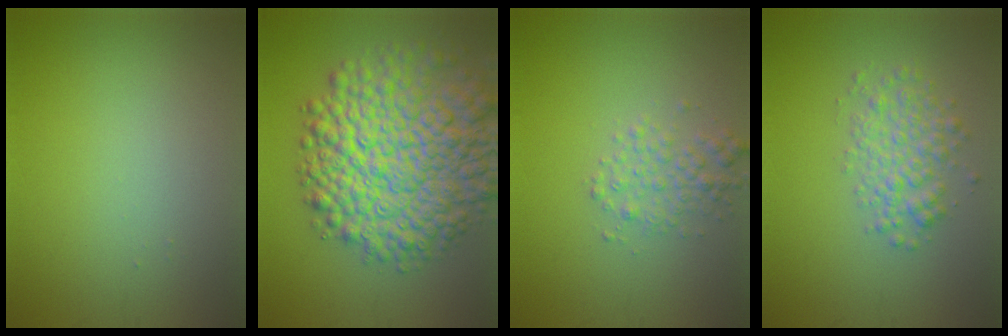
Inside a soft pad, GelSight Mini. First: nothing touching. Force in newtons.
{"total": 12.8, "press": 12.8, "slide": 0.4}
{"total": 2.4, "press": 2.4, "slide": 0.1}
{"total": 3.2, "press": 3.2, "slide": 0.2}